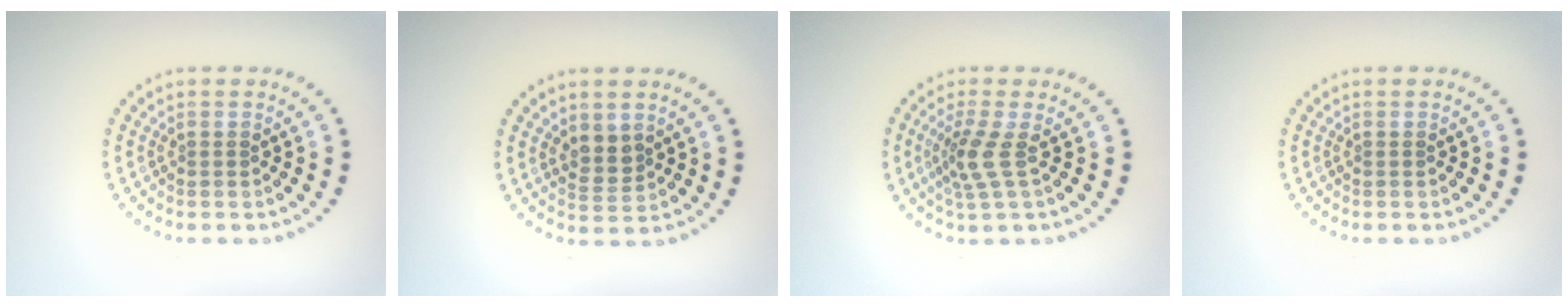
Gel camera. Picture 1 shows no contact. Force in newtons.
{"total": 2.0, "press": 1.8, "slide": 0.9}
{"total": 2.6, "press": 1.9, "slide": 1.7}
{"total": 0.0}